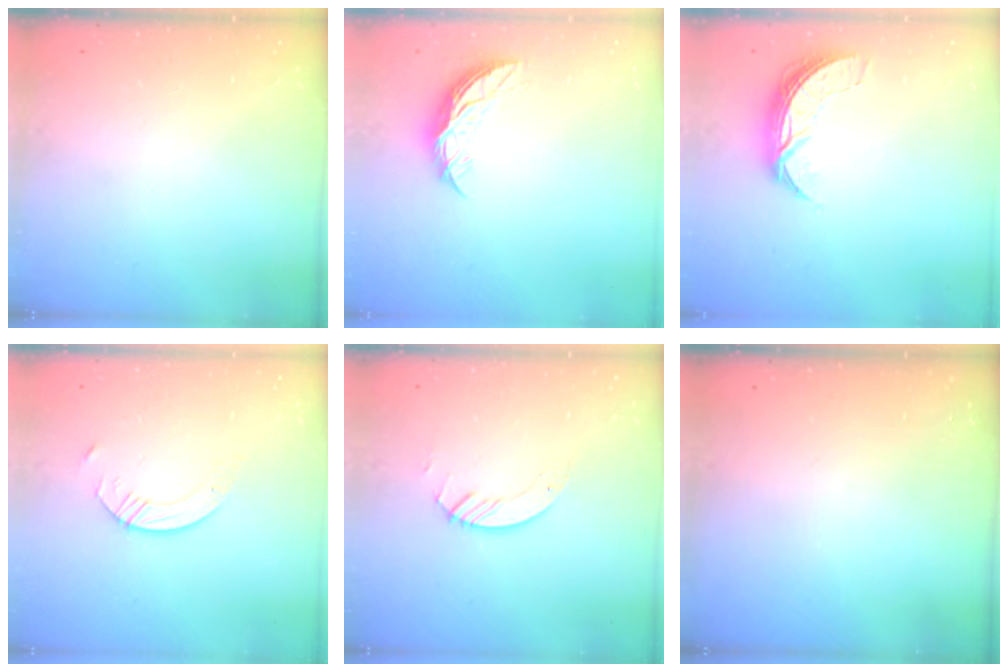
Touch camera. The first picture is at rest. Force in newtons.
{"total": 8.8, "press": 8.8, "slide": 0.5}
{"total": 7.4, "press": 7.3, "slide": 0.5}
{"total": 5.4, "press": 5.4, "slide": 0.5}
{"total": 2.9, "press": 2.9, "slide": 0.3}
{"total": 0.0}